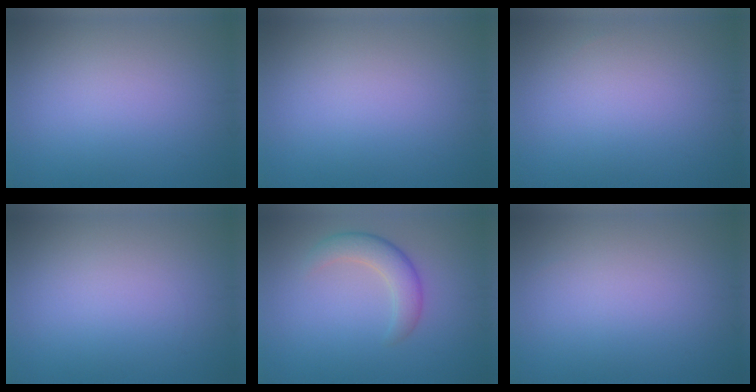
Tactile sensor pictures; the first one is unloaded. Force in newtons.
{"total": 0.0}
{"total": 0.0}
{"total": 0.0}
{"total": 3.5, "press": 3.5, "slide": 0.3}
{"total": 0.0}